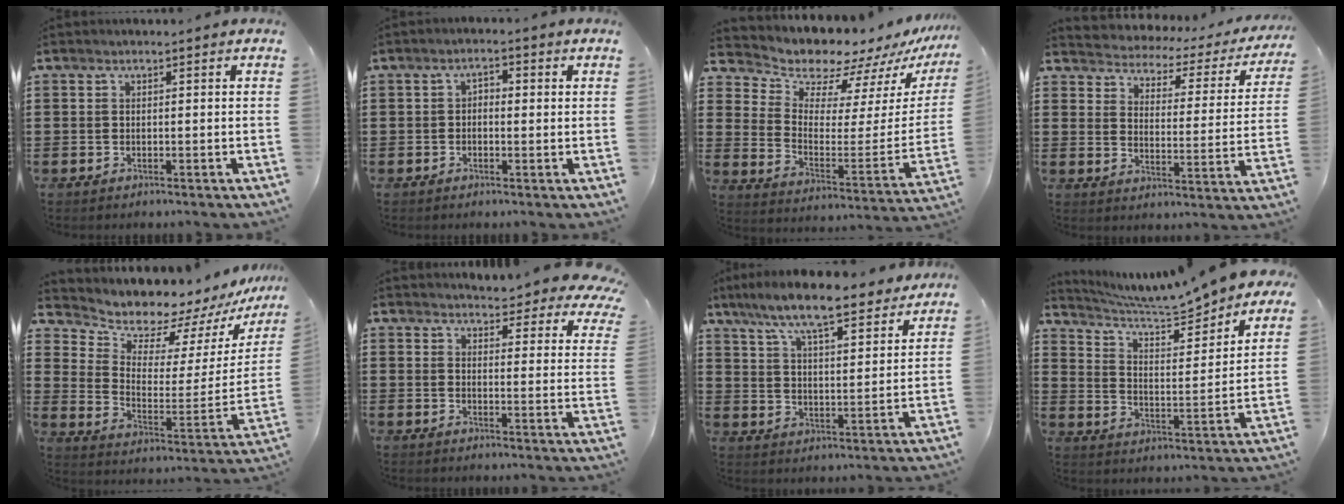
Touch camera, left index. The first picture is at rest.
{"total": 1.6, "force": [-0.7, 0.8, 1.2], "torque": [-0.023, 0.004, -0.016]}
{"total": 8.7, "force": [8.3, 2.5, 0.9], "torque": [-0.055, -0.077, 0.145]}
{"total": 2.1, "force": [2.1, 0.5, -0.1], "torque": [-0.018, -0.026, 0.024]}
{"total": 7.8, "force": [7.4, 2.2, 0.7], "torque": [-0.045, -0.069, 0.127]}
{"total": 4.5, "force": [4.4, 0.0, 1.1], "torque": [-0.032, -0.030, 0.076]}
{"total": 9.2, "force": [8.1, 0.8, 4.3], "torque": [-0.115, -0.040, 0.138]}
{"total": 6.6, "force": [6.3, 0.1, 2.1], "torque": [-0.068, -0.048, 0.103]}